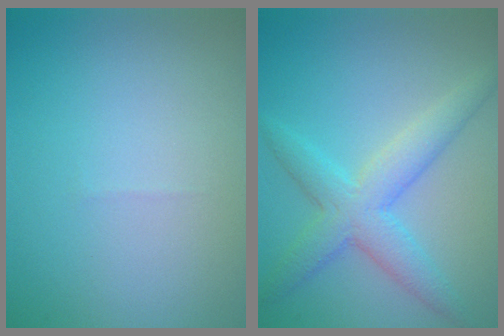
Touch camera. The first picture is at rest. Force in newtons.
{"total": 3.6, "press": 3.6, "slide": 0.2}